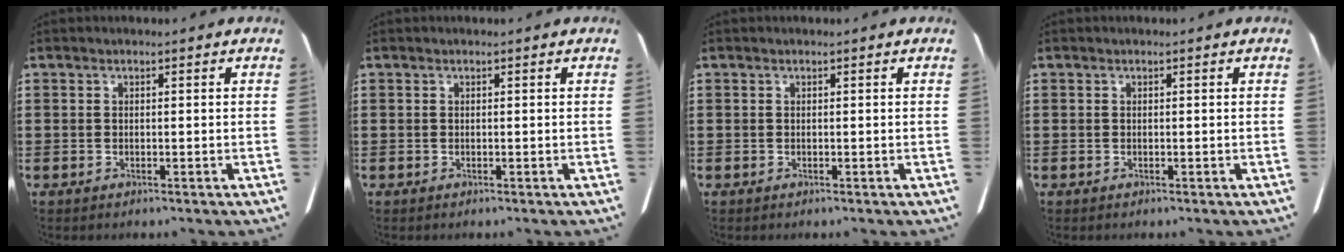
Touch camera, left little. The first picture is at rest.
{"total": 0.0}
{"total": 0.0}
{"total": 0.0}